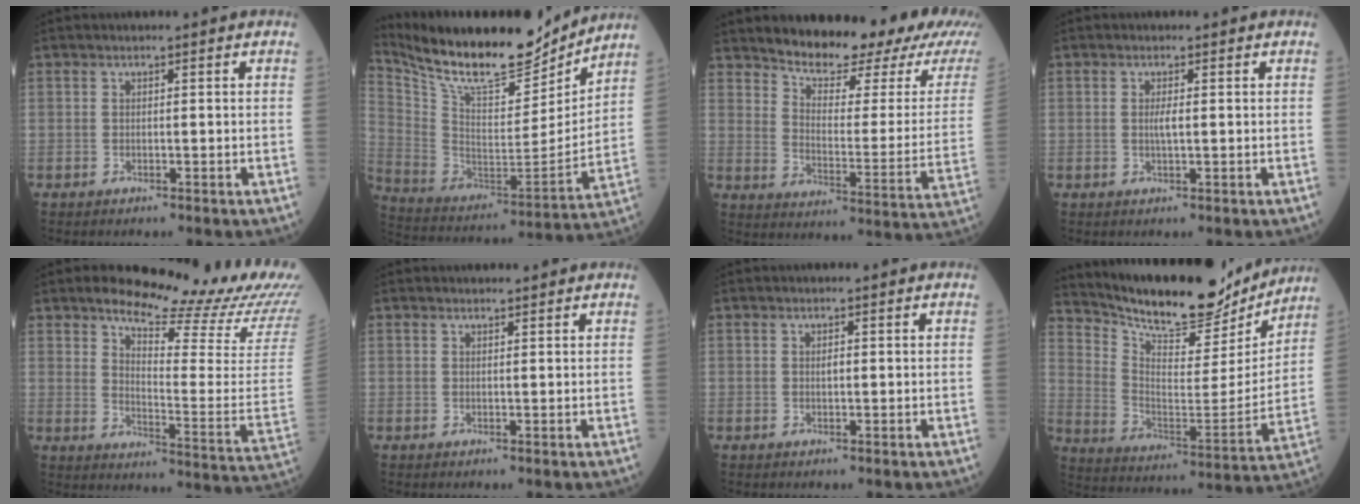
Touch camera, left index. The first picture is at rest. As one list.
[{"total": 21.4, "force": [18.7, 4.8, 9.2], "torque": [-0.185, -0.017, 0.315]}, {"total": 17.6, "force": [15.2, 3.1, 8.4], "torque": [-0.115, -0.048, 0.193]}, {"total": 1.3, "force": [-0.2, 0.2, 1.3], "torque": [-0.029, -0.004, -0.005]}, {"total": 19.4, "force": [17.7, 1.9, 7.6], "torque": [-0.116, -0.102, 0.210]}, {"total": 0.9, "force": [0.8, 0.1, 0.0], "torque": [-0.007, 0.002, 0.014]}, {"total": 0.6, "force": [-0.2, 0.3, 0.5], "torque": [-0.011, -0.003, -0.005]}, {"total": 19.6, "force": [17.9, 5.1, 6.2], "torque": [-0.118, -0.027, 0.270]}]